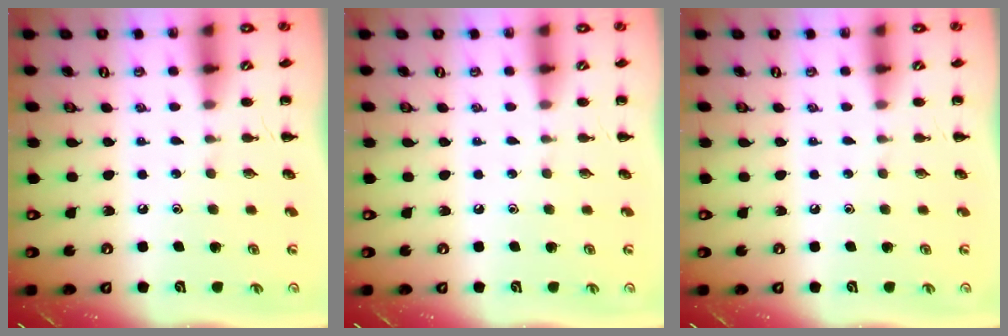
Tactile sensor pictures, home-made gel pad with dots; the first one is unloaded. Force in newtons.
{"total": 0.0}
{"total": 0.0}